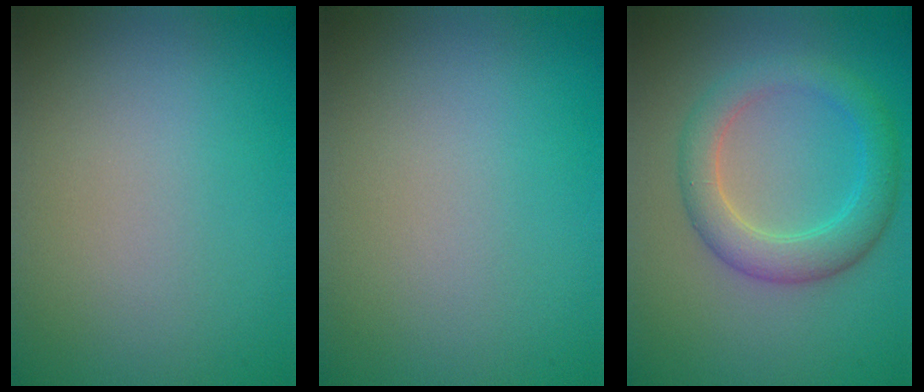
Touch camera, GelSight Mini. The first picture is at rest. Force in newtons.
{"total": 0.0}
{"total": 4.3, "press": 4.3, "slide": 0.2}